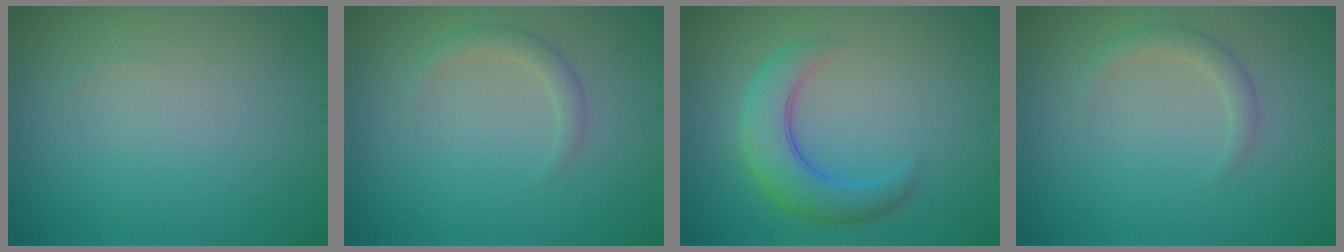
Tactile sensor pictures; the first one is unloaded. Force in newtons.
{"total": 1.6, "press": 1.6, "slide": 0.1}
{"total": 4.4, "press": 4.4, "slide": 0.3}
{"total": 1.6, "press": 1.6, "slide": 0.1}